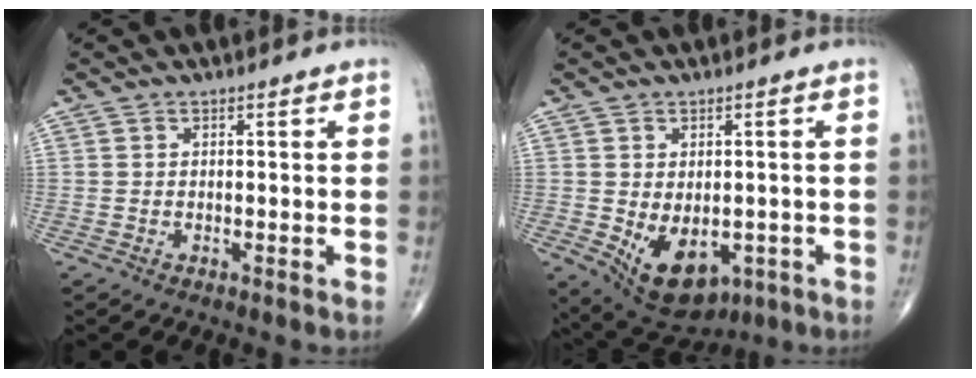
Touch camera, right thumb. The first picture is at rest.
{"total": 11.2, "force": [-2.9, 7.2, 8.0], "torque": [-0.104, -0.006, -0.022]}